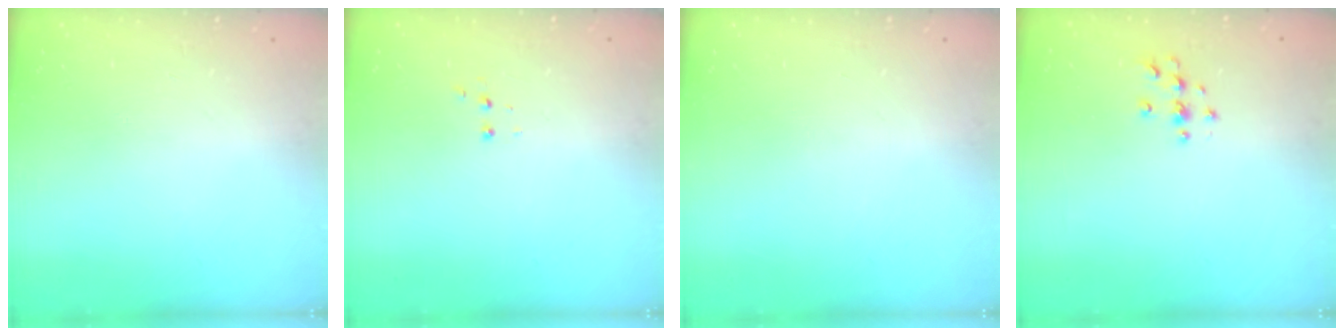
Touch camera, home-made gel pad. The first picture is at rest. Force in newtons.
{"total": 3.0, "press": 2.9, "slide": 0.7}
{"total": 0.0}
{"total": 3.7, "press": 3.7, "slide": 0.5}